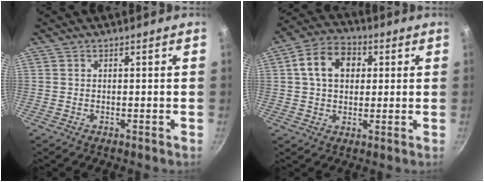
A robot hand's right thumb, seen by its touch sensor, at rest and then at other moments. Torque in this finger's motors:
{"motor_torque": [0.57, 1.47, 0.55, -0.48, 0.20]}